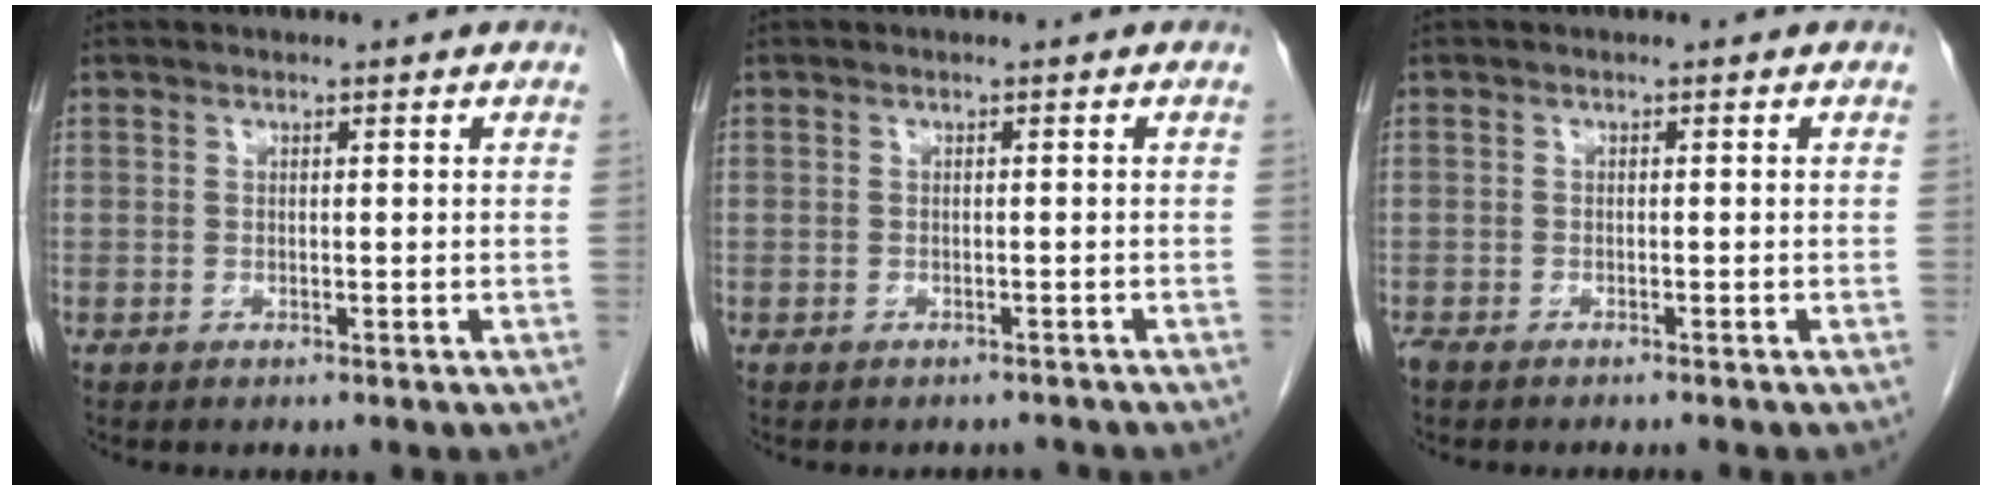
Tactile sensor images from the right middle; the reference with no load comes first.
{"total": 1.8, "force": [-1.7, 0.6, -0.2], "torque": [0.003, -0.001, -0.024]}
{"total": 2.7, "force": [-2.5, 0.3, 1.1], "torque": [-0.018, -0.005, -0.037]}